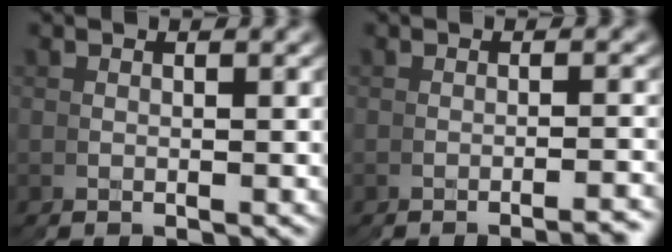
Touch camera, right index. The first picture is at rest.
{"total": 2.0, "force": [-1.2, -1.4, -0.7], "torque": [0.007, 0.012, -0.023]}